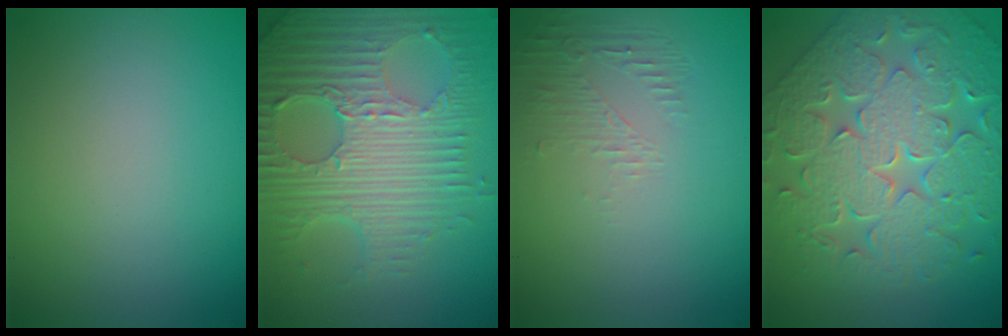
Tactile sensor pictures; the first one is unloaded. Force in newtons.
{"total": 8.2, "press": 5.8, "slide": 5.8}
{"total": 1.3, "press": 0.0, "slide": 1.3}
{"total": 8.1, "press": 6.8, "slide": 4.4}